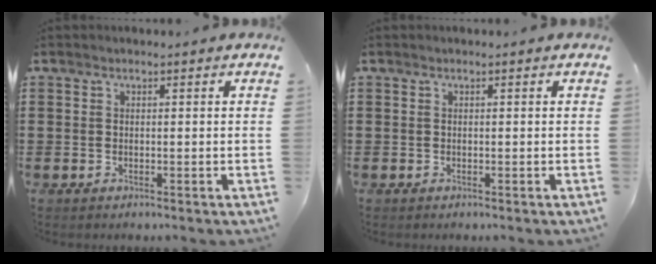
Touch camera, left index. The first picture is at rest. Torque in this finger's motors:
{"motor_torque": [0.00, 0.00, 0.00, -0.01]}